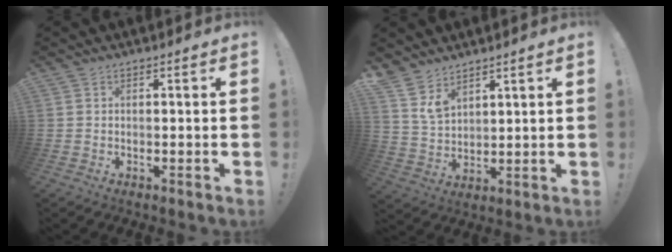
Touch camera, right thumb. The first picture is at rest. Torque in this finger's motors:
{"motor_torque": [-0.42, 0.59, 0.68, 0.40, 0.21]}